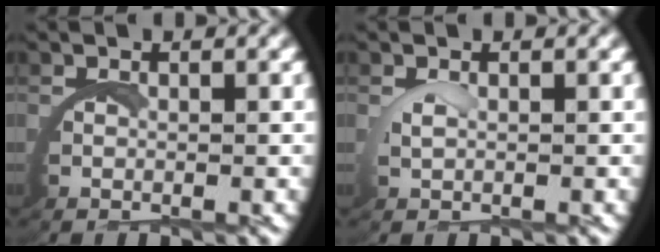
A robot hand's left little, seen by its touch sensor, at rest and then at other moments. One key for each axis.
{"total": 0.8, "fx": 0.7, "fy": -0.3, "fz": 0.4, "tx": -0.019, "ty": -0.002, "tz": 0.014}